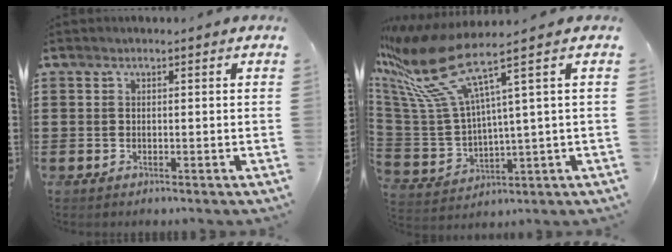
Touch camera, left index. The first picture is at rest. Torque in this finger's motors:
{"motor_torque": [1.07, -1.07, 0.97, 0.21]}